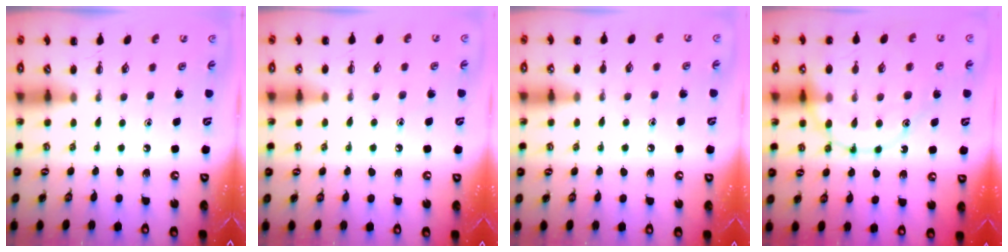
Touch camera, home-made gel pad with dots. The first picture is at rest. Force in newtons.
{"total": 5.3, "press": 5.0, "slide": 1.7}
{"total": 5.3, "press": 5.1, "slide": 1.4}
{"total": 18.2, "press": 18.1, "slide": 1.9}